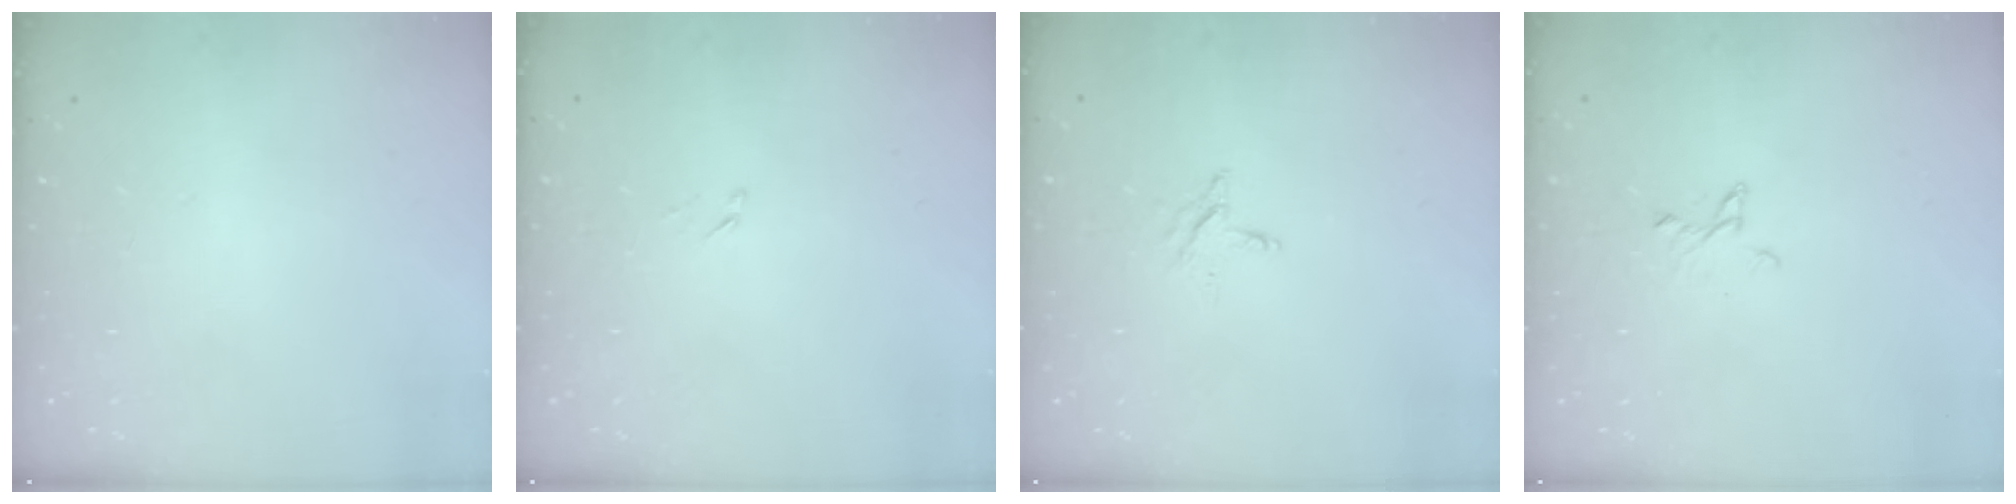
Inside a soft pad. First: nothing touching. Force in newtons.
{"total": 1.4, "press": 1.4, "slide": 0.2}
{"total": 2.8, "press": 2.8, "slide": 0.3}
{"total": 4.0, "press": 4.0, "slide": 0.4}